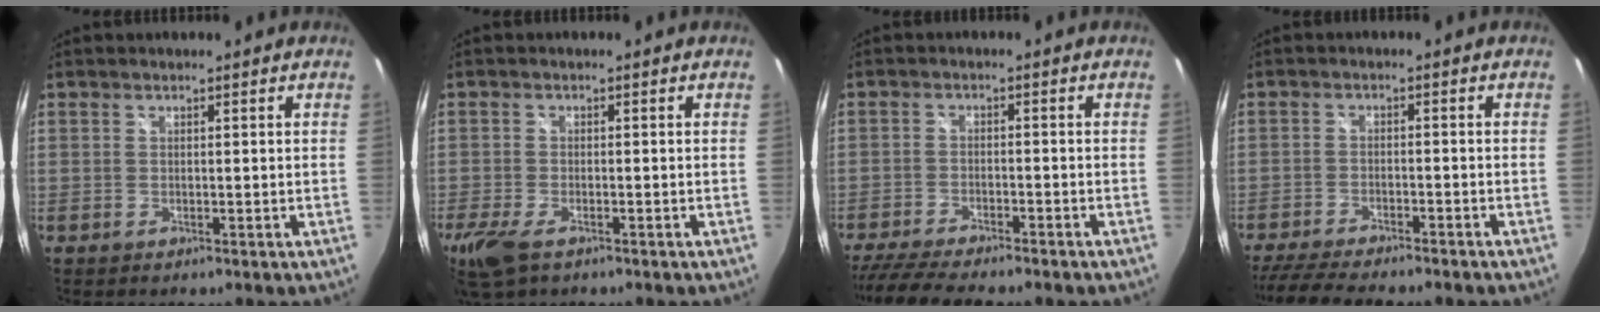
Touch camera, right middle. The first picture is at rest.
{"total": 6.5, "force": [-4.1, 2.7, 4.2], "torque": [-0.107, -0.024, -0.078]}
{"total": 12.2, "force": [-10.5, 1.7, 5.8], "torque": [-0.132, -0.032, -0.170]}
{"total": 12.0, "force": [-10.5, 1.4, 5.6], "torque": [-0.126, -0.029, -0.166]}